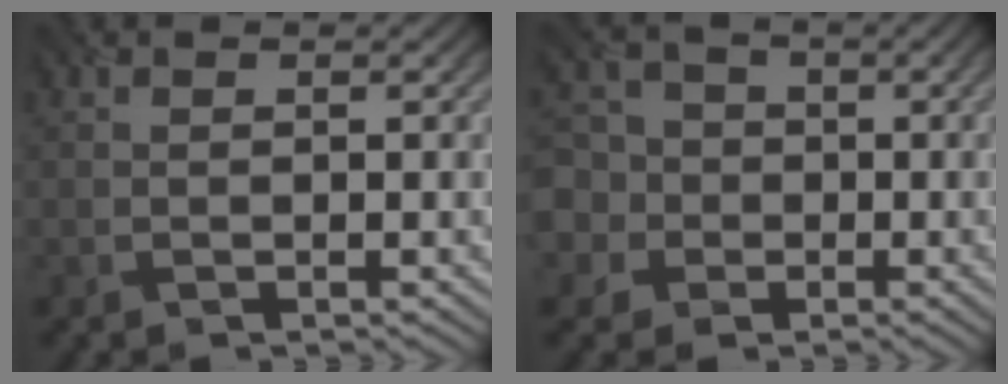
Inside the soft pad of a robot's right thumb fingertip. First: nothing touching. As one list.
[{"total": 7.4, "force": [-0.8, 7.1, 2.1], "torque": [-0.080, 0.003, -0.044]}]